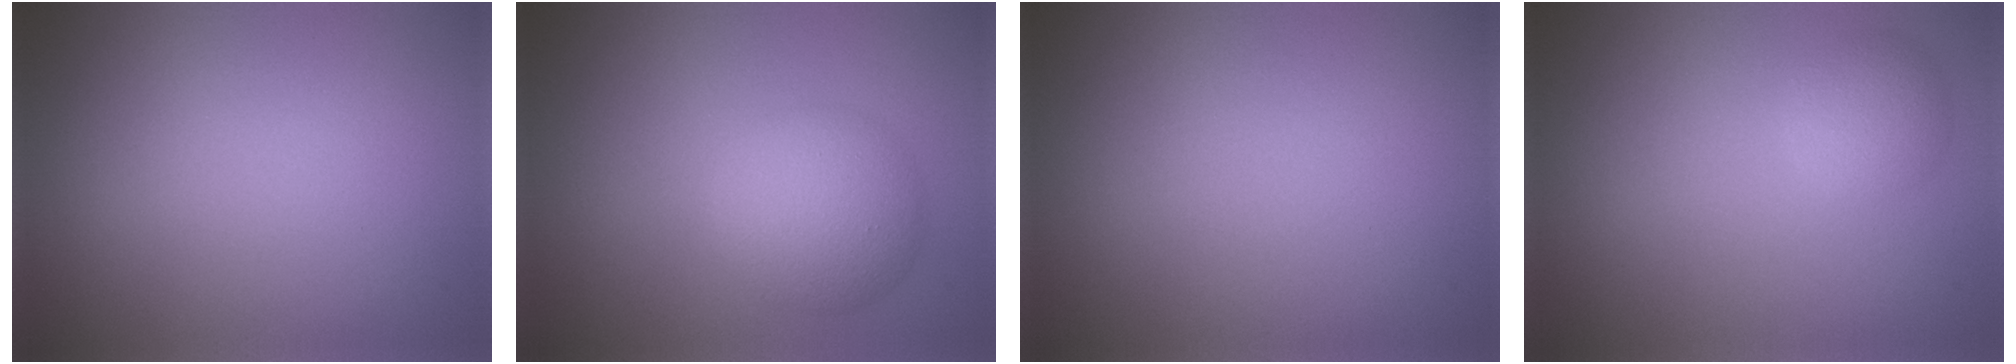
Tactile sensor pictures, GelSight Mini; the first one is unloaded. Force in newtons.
{"total": 4.7, "press": 4.7, "slide": 0.2}
{"total": 0.0}
{"total": 2.1, "press": 2.1, "slide": 0.1}